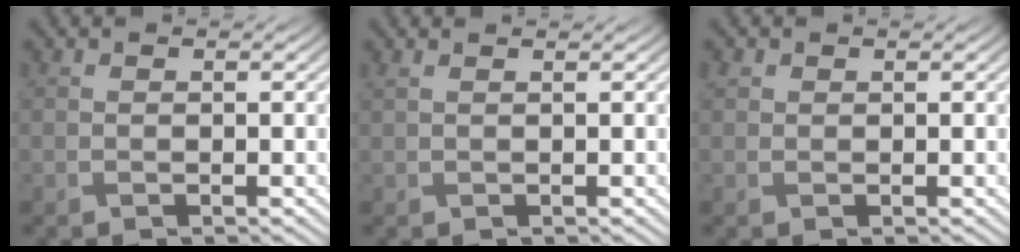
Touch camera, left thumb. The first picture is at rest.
{"total": 1.0, "force": [0.8, 0.1, 0.5], "torque": [-0.019, 0.002, 0.010]}
{"total": 0.7, "force": [0.5, 0.5, 0.1], "torque": [-0.003, 0.002, 0.009]}